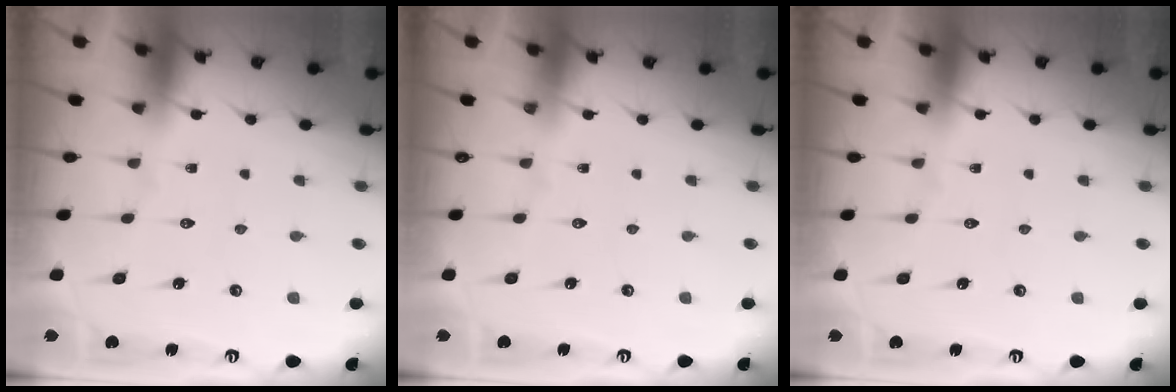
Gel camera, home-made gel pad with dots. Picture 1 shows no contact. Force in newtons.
{"total": 0.0}
{"total": 0.0}